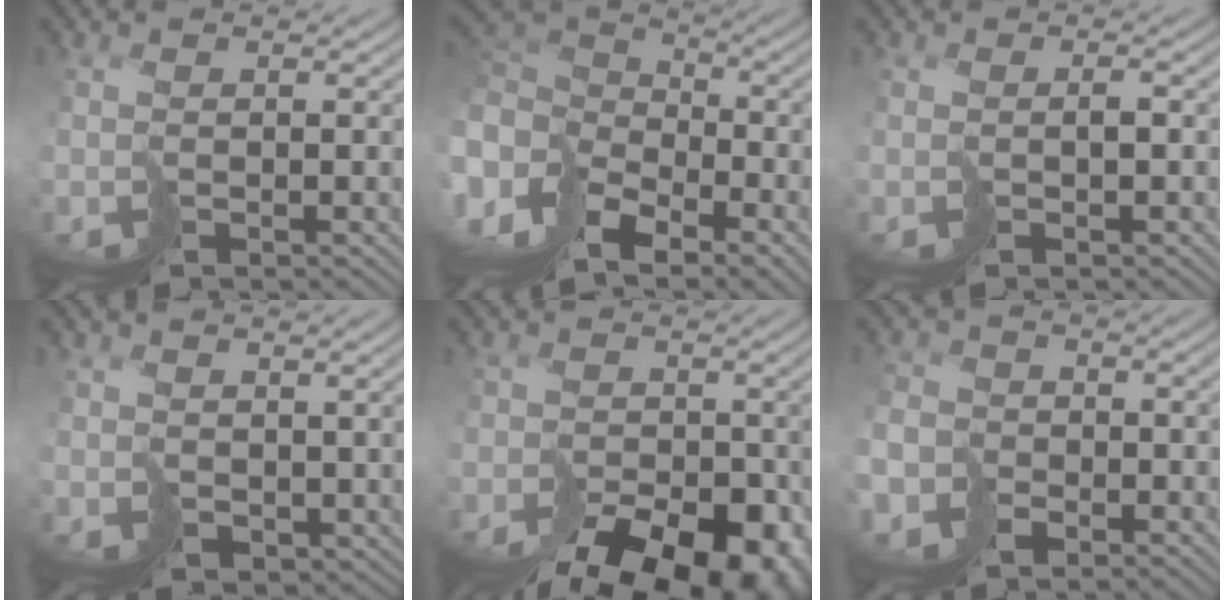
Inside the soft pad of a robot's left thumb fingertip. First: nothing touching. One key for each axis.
{"total": 11.2, "fx": -3.3, "fy": 7.5, "fz": 7.7, "tx": -0.225, "ty": -0.018, "tz": -0.047}
{"total": 0.9, "fx": 0.0, "fy": 0.1, "fz": 0.9, "tx": -0.018, "ty": 0.004, "tz": 0.003}
{"total": 2.8, "fx": 1.9, "fy": 1.7, "fz": 1.1, "tx": -0.037, "ty": -0.008, "tz": 0.040}
{"total": 13.1, "fx": -9.2, "fy": 7.3, "fz": 5.9, "tx": -0.067, "ty": -0.044, "tz": -0.095}
{"total": 5.6, "fx": -3.2, "fy": 4.3, "fz": 1.7, "tx": -0.045, "ty": -0.020, "tz": -0.075}